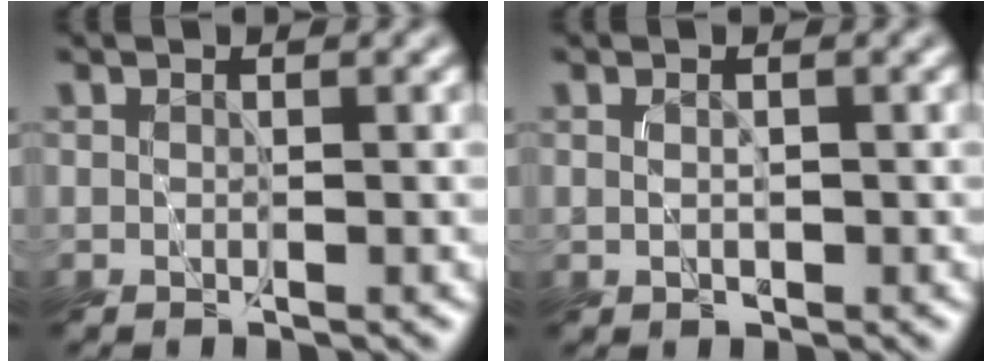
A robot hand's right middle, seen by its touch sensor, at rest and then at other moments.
{"total": 0.0}